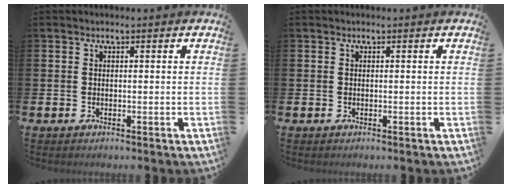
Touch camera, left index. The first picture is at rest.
{"total": 0.0}